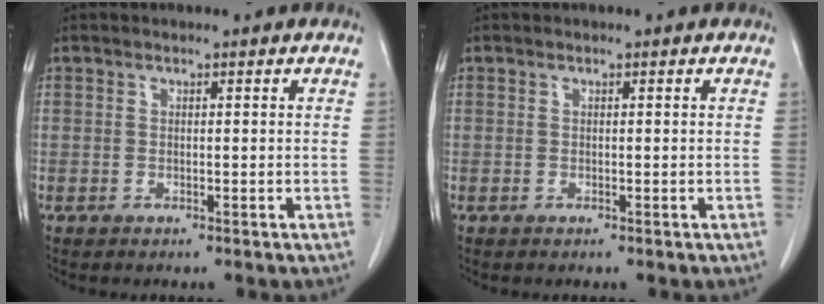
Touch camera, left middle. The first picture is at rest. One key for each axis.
{"total": 0.0}